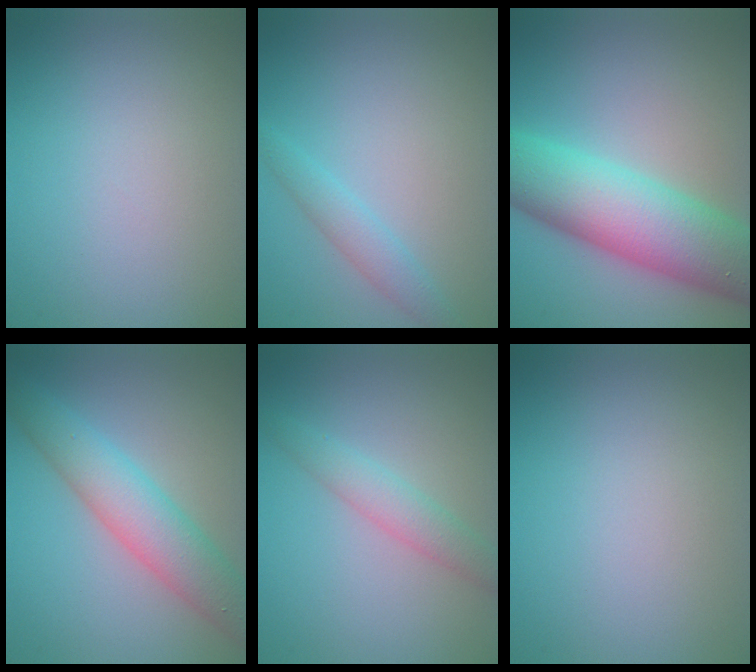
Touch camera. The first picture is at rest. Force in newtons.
{"total": 1.9, "press": 1.9, "slide": 0.1}
{"total": 10.6, "press": 10.5, "slide": 0.5}
{"total": 5.6, "press": 5.6, "slide": 0.2}
{"total": 2.9, "press": 2.9, "slide": 0.1}
{"total": 0.0}